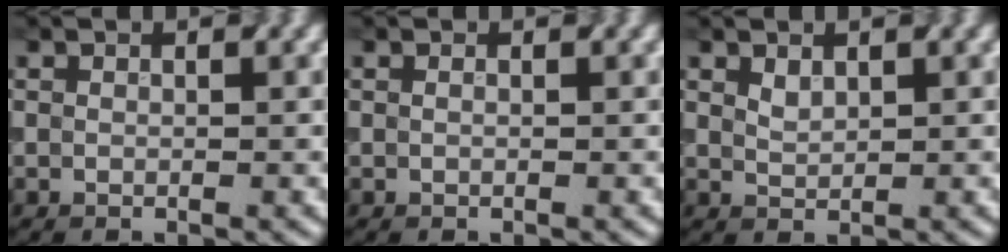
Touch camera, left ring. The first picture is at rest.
{"total": 0.0}
{"total": 0.9, "force": [0.5, 0.5, 0.5], "torque": [-0.012, 0.006, 0.019]}